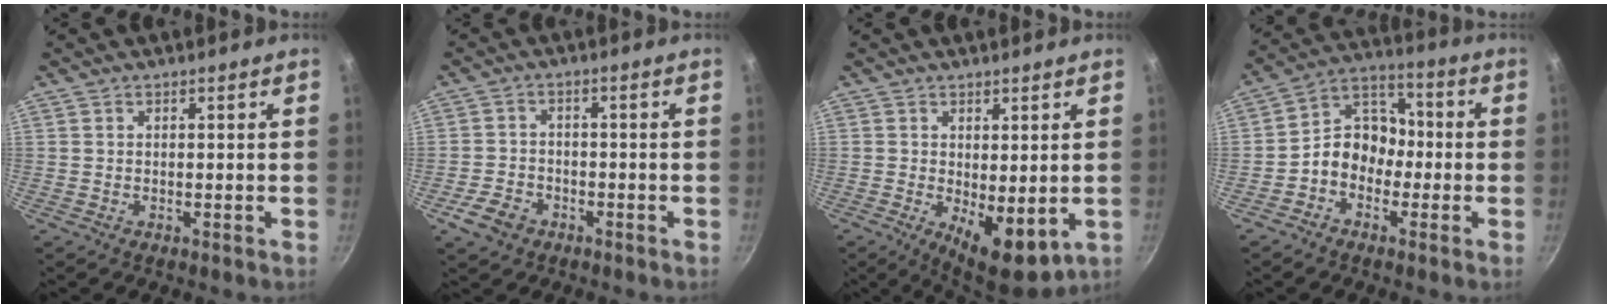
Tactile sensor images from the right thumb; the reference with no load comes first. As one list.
[{"total": 5.4, "force": [-3.0, 3.8, 2.4], "torque": [-0.042, 0.024, -0.052]}, {"total": 8.5, "force": [-0.5, 3.8, 7.6], "torque": [-0.089, -0.013, 0.007]}, {"total": 9.6, "force": [-2.5, 7.7, 5.2], "torque": [-0.044, 0.047, -0.065]}]